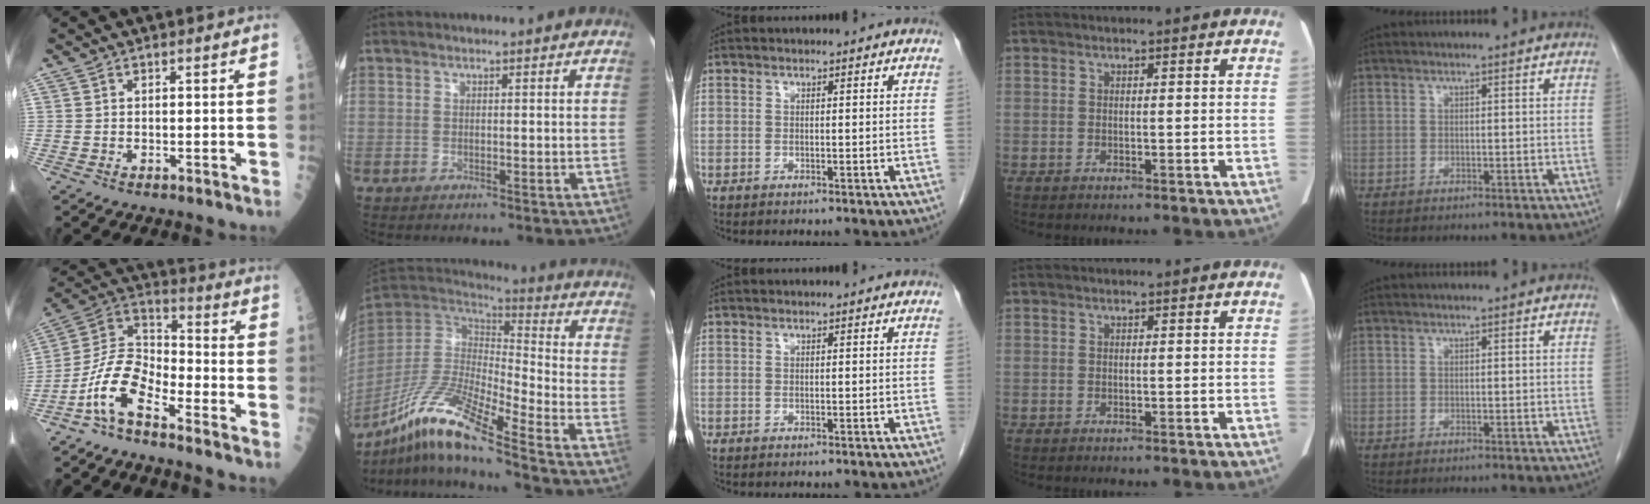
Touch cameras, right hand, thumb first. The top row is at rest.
{"thumb": {"total": 11.6, "force": [-6.9, 4.6, 8.2], "torque": [-0.162, 0.071, -0.143]}, "index": {"total": 16.7, "force": [-11.9, 1.6, 11.6], "torque": [-0.236, -0.001, -0.221]}}